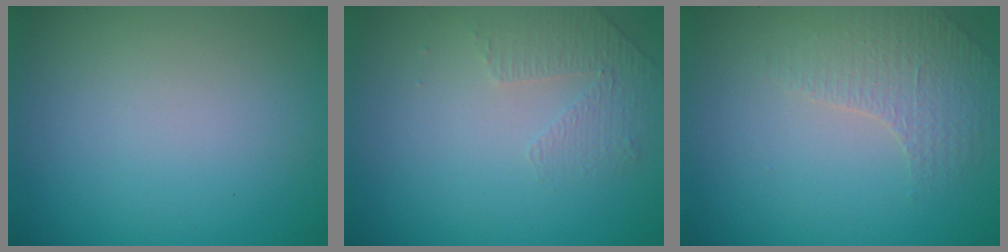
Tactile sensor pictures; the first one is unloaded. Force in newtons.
{"total": 1.4, "press": 0.9, "slide": 1.1}
{"total": 1.5, "press": 1.2, "slide": 0.8}